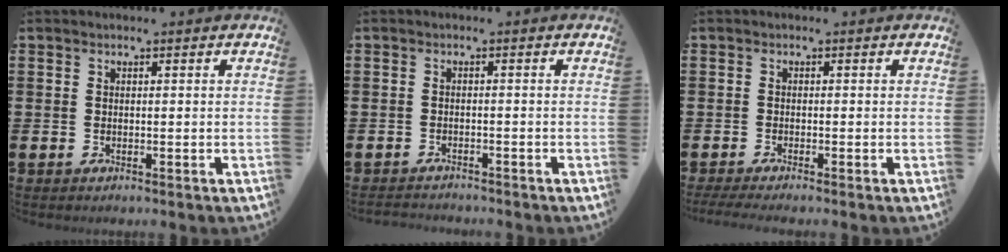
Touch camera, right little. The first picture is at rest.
{"total": 1.5, "force": [-1.5, 0.0, -0.1], "torque": [-0.002, 0.002, -0.032]}
{"total": 1.2, "force": [-0.8, 0.0, 0.9], "torque": [-0.012, 0.000, -0.014]}